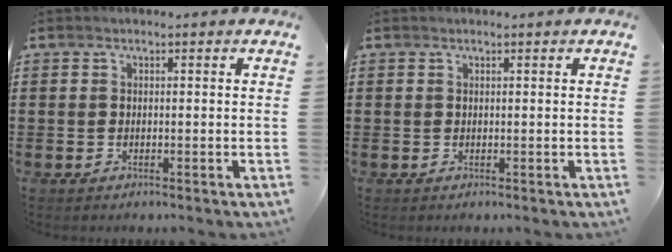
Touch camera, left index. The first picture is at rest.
{"total": 0.0}